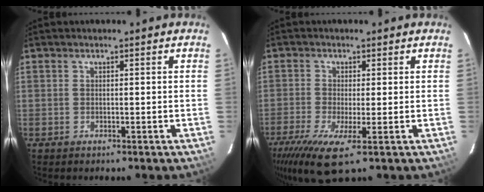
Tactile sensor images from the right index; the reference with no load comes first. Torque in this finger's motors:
{"motor_torque": [1.20, -0.95, 0.36, 0.08]}